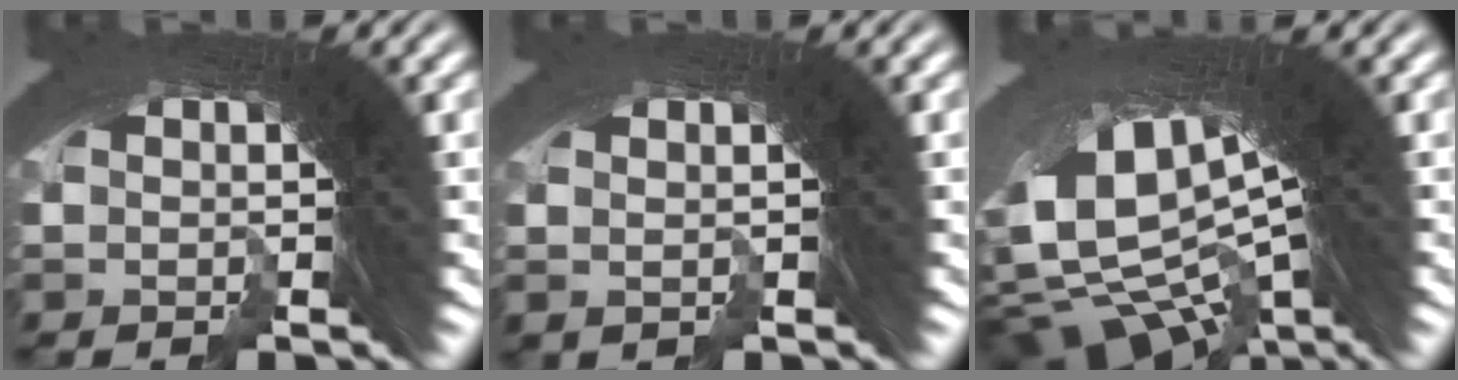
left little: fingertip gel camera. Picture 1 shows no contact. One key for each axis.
{"total": 1.4, "fx": 0.6, "fy": 0.9, "fz": 0.9, "tx": -0.017, "ty": 0.008, "tz": 0.009}
{"total": 17.1, "fx": -4.0, "fy": 11.3, "fz": 12.2, "tx": -0.256, "ty": -0.052, "tz": -0.050}